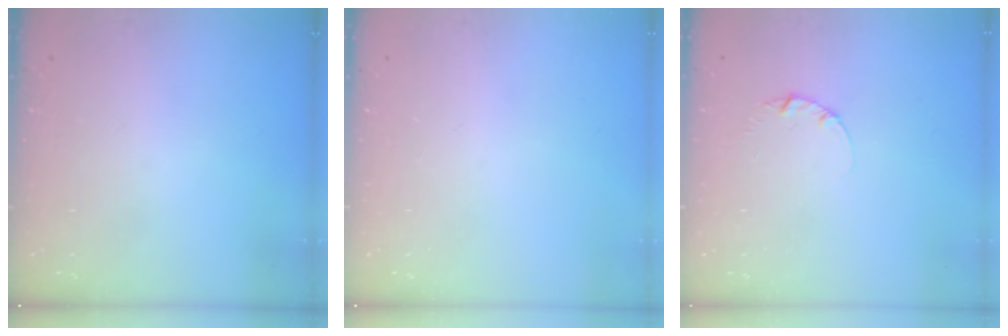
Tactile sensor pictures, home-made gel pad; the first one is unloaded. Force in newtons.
{"total": 0.0}
{"total": 1.3, "press": 1.3, "slide": 0.2}